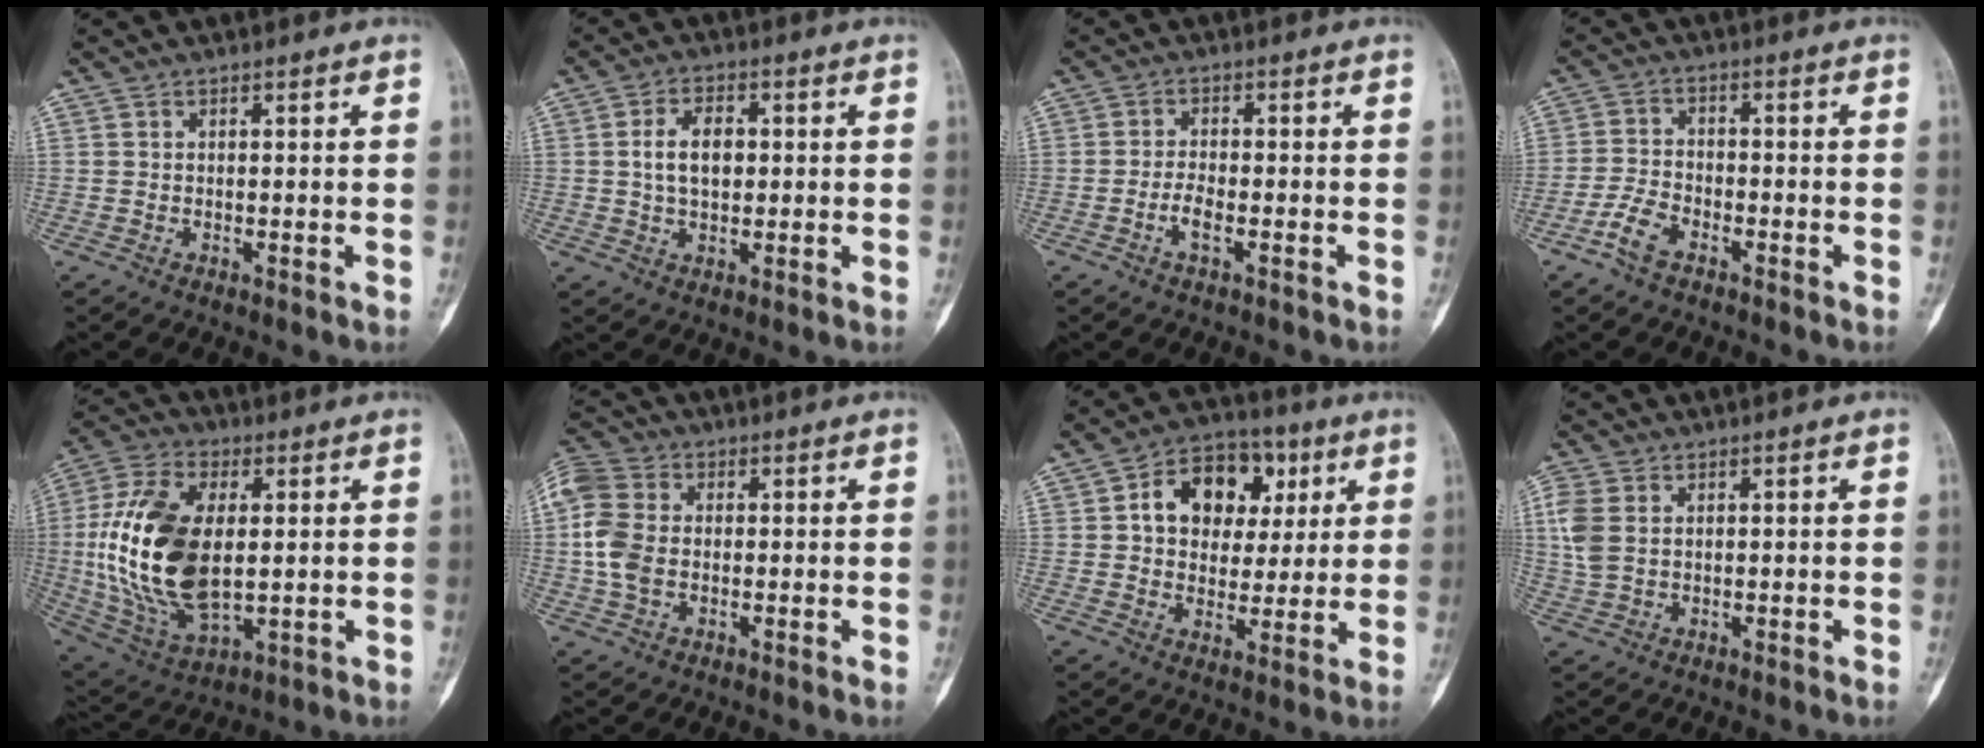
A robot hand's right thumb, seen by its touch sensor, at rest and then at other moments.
{"total": 6.5, "force": [0.7, 4.0, 5.1], "torque": [-0.080, 0.007, 0.011]}
{"total": 3.2, "force": [-1.5, 1.2, 2.6], "torque": [-0.052, 0.009, -0.032]}
{"total": 5.2, "force": [-3.4, 2.6, 3.0], "torque": [-0.061, 0.017, -0.068]}
{"total": 22.0, "force": [1.1, 12.0, 18.4], "torque": [-0.374, -0.010, 0.030]}
{"total": 9.3, "force": [-0.1, 6.8, 6.4], "torque": [-0.142, 0.015, -0.008]}
{"total": 14.4, "force": [3.9, 10.7, 8.8], "torque": [-0.089, 0.007, 0.057]}
{"total": 5.8, "force": [1.3, 4.0, 4.0], "torque": [-0.101, 0.004, 0.028]}